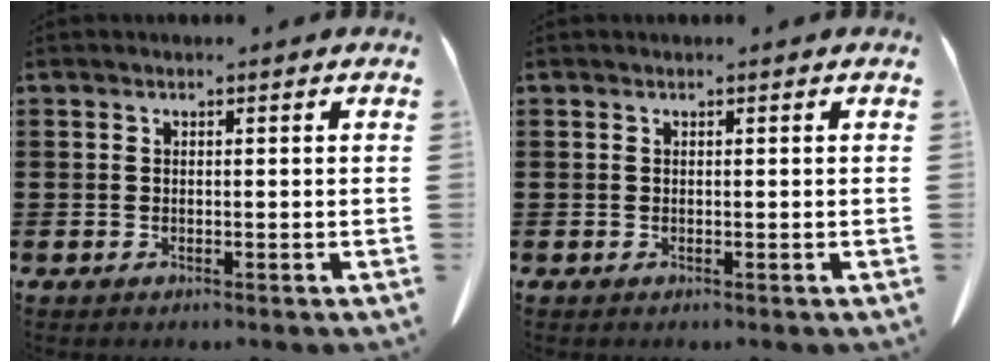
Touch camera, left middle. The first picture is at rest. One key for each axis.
{"total": 0.0}